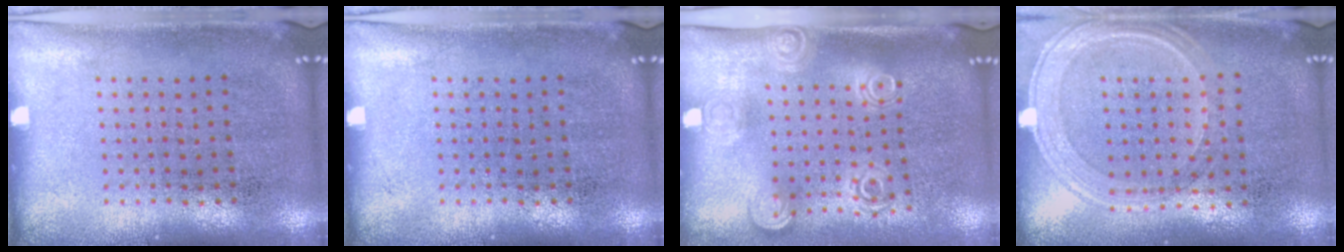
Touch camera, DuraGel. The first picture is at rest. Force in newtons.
{"total": 0.0}
{"total": 1.7, "press": 1.3, "slide": 1.1}
{"total": 1.2, "press": 1.1, "slide": 0.3}